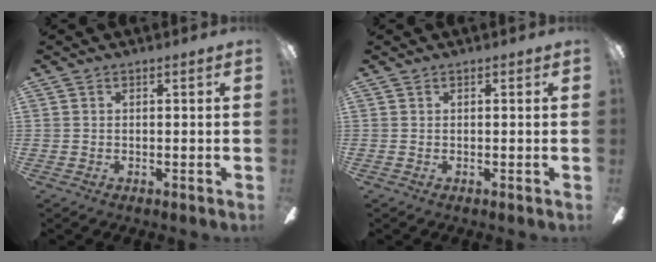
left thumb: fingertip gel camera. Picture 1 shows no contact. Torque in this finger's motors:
{"motor_torque": [-0.06, -0.01, 0.18, -0.12, 0.00]}